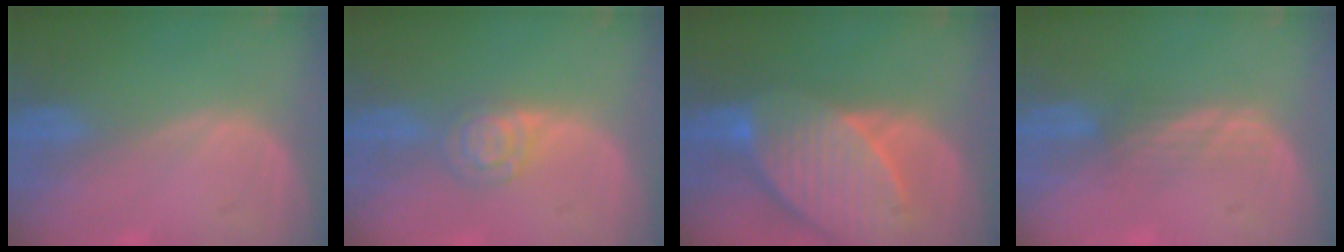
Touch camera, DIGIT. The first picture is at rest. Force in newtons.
{"total": 4.6, "press": 4.2, "slide": 1.9}
{"total": 10.5, "press": 9.3, "slide": 5.0}
{"total": 2.8, "press": 2.5, "slide": 1.2}